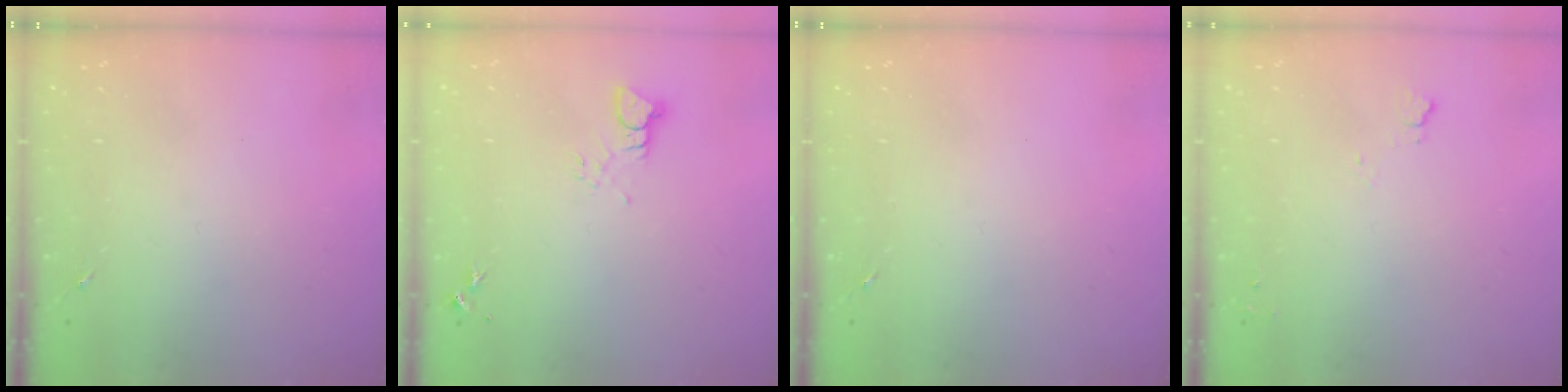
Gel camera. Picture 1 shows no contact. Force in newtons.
{"total": 3.3, "press": 3.3, "slide": 0.4}
{"total": 0.0}
{"total": 5.1, "press": 5.1, "slide": 0.6}